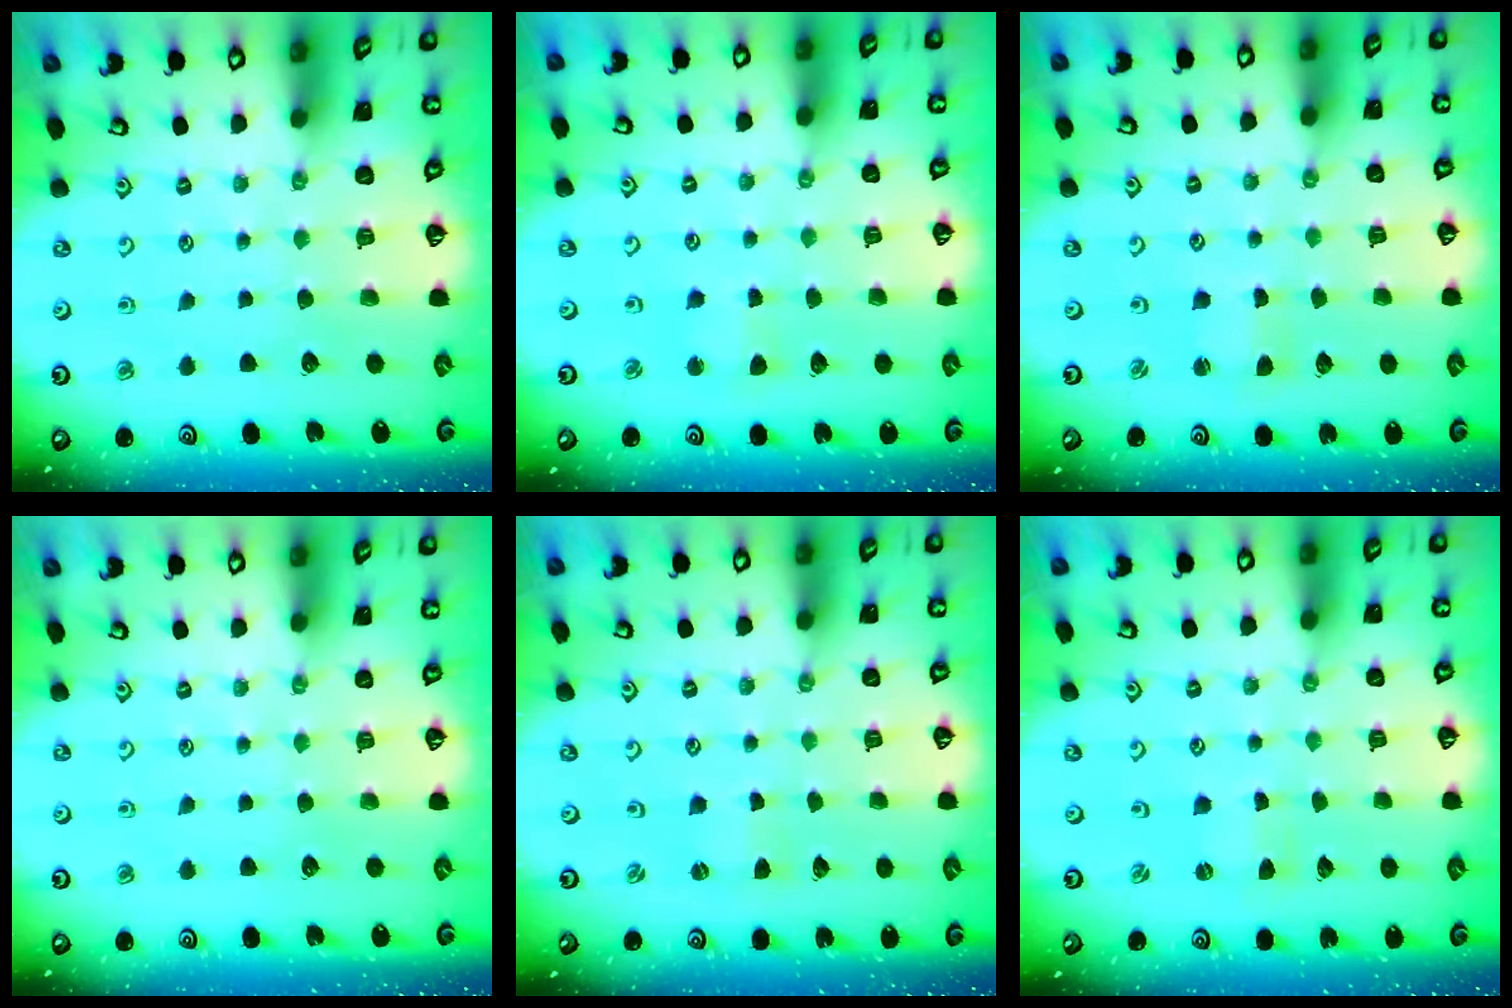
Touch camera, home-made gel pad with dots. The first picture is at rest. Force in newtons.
{"total": 3.1, "press": 3.1, "slide": 0.3}
{"total": 1.2, "press": 1.1, "slide": 0.3}
{"total": 0.0}
{"total": 1.0, "press": 1.0, "slide": 0.3}
{"total": 0.0}